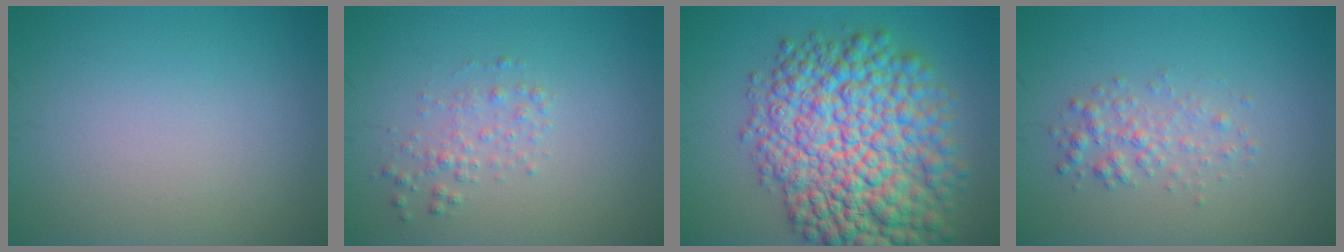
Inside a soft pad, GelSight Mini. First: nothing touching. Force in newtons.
{"total": 1.6, "press": 1.6, "slide": 0.0}
{"total": 13.6, "press": 13.6, "slide": 0.3}
{"total": 2.1, "press": 2.1, "slide": 0.0}